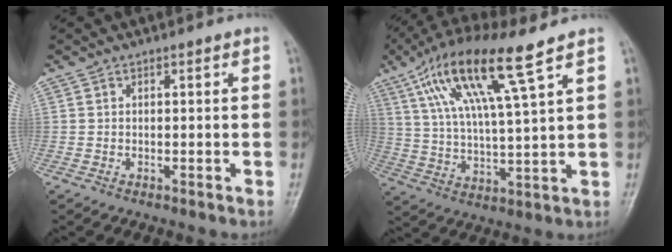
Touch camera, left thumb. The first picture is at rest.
{"total": 15.6, "force": [8.2, 2.2, 13.0], "torque": [-0.258, -0.015, 0.157]}